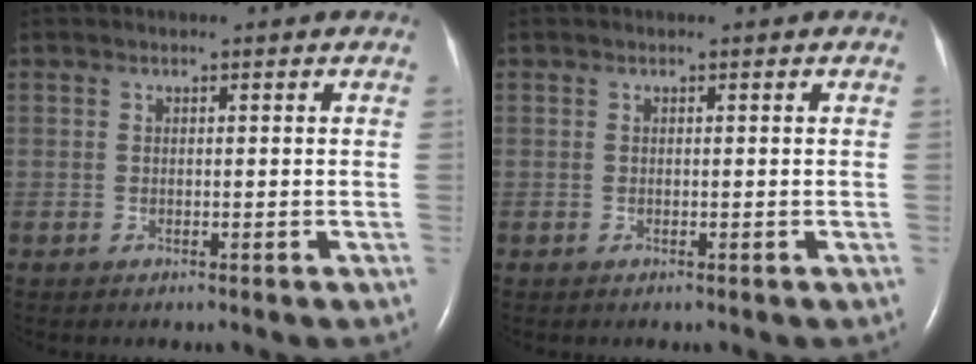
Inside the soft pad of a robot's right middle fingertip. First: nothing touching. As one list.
[{"total": 0.0}]